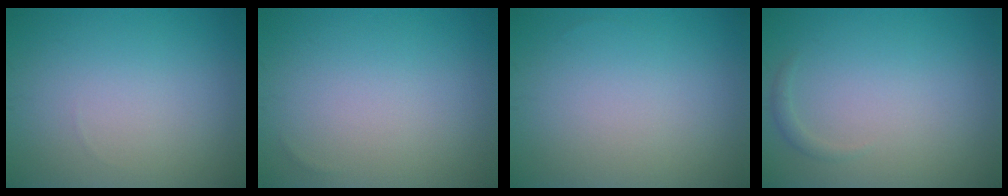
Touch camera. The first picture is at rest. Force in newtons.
{"total": 0.0}
{"total": 0.0}
{"total": 0.7, "press": 0.7, "slide": 0.1}